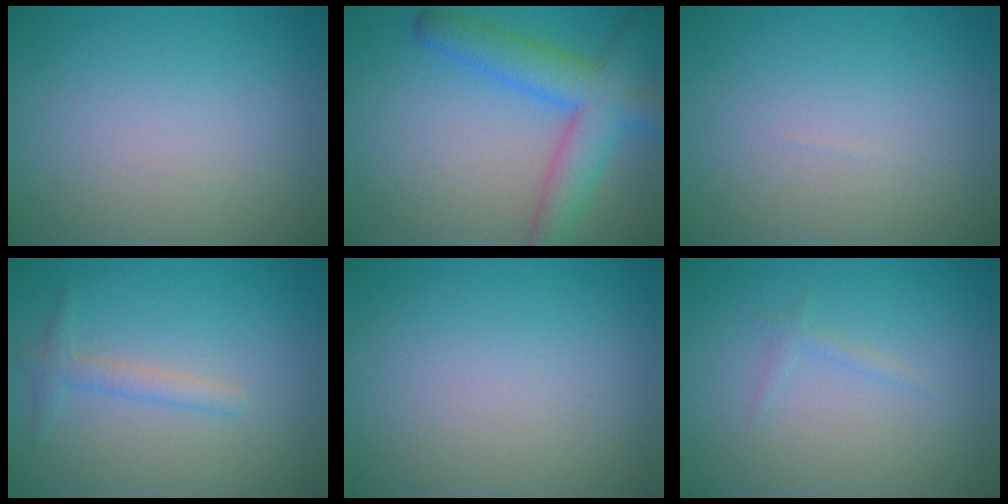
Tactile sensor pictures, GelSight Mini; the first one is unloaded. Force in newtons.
{"total": 6.4, "press": 6.4, "slide": 0.3}
{"total": 0.0}
{"total": 1.6, "press": 1.6, "slide": 0.1}
{"total": 0.0}
{"total": 0.7, "press": 0.7, "slide": 0.1}